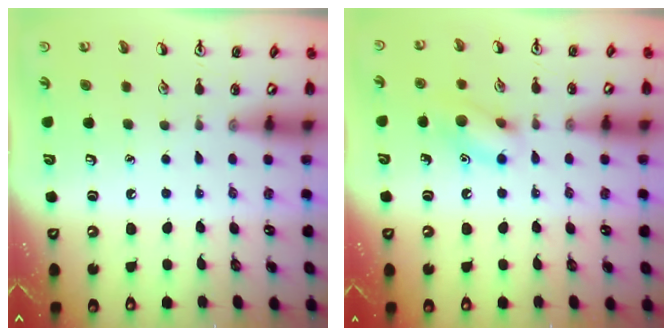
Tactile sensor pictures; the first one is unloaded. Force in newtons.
{"total": 10.5, "press": 10.5, "slide": 0.7}